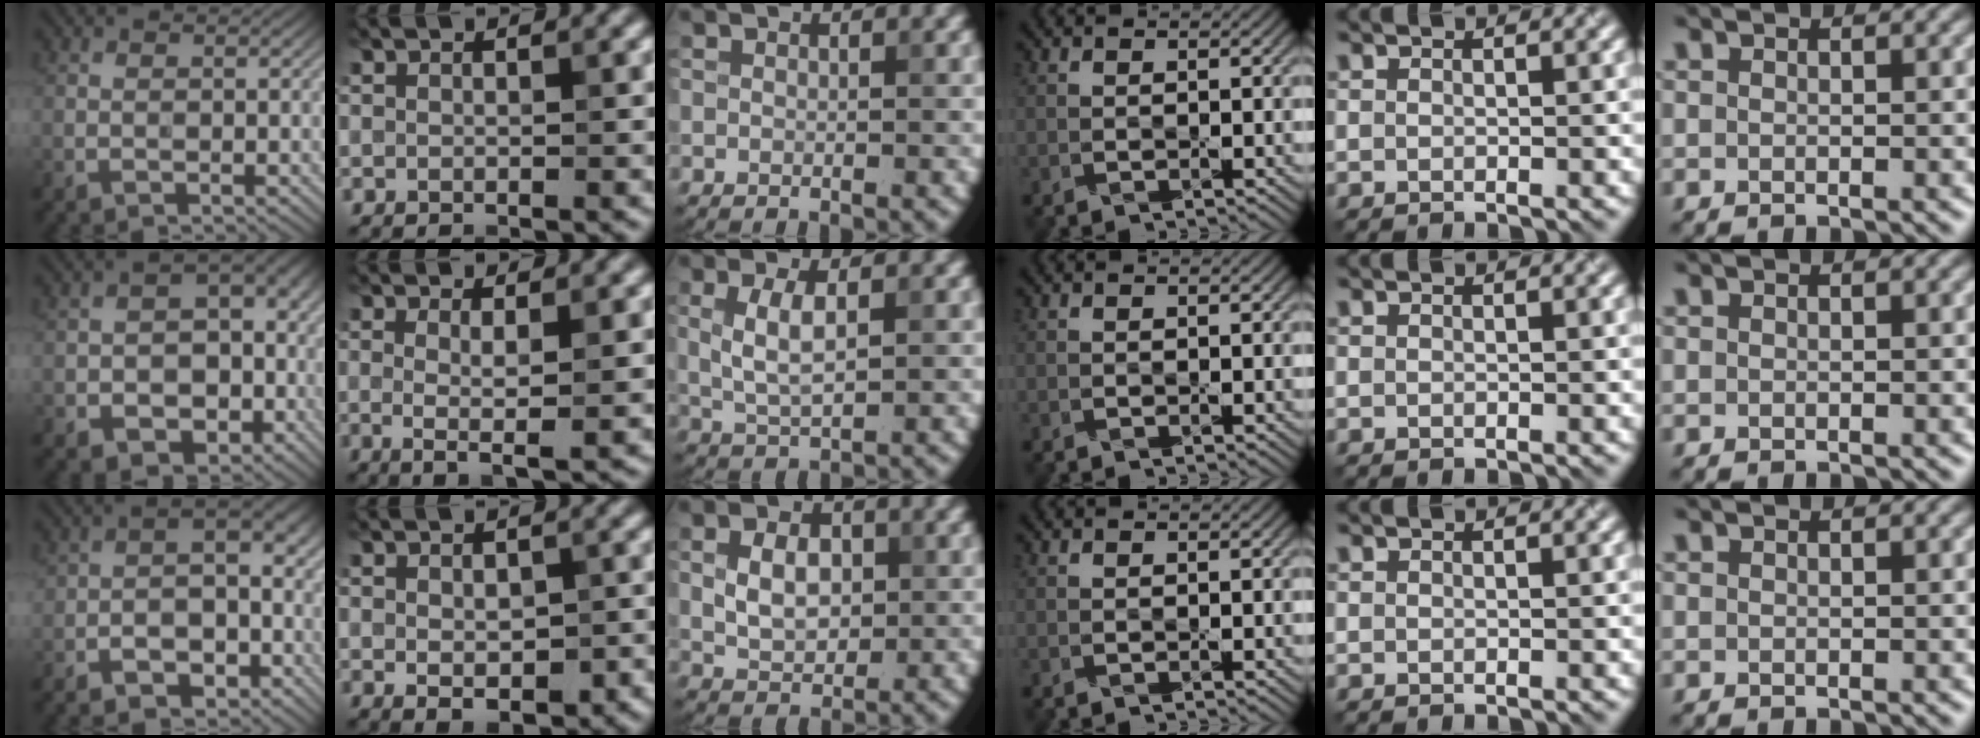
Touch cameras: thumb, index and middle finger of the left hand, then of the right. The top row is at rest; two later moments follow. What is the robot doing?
{"motion": "wipe", "object": "phone"}